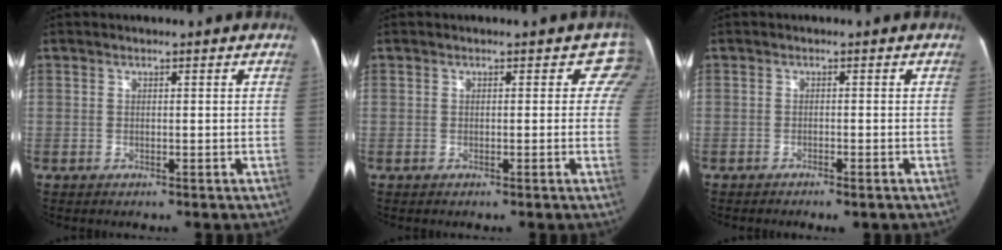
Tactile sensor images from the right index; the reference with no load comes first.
{"total": 2.7, "force": [1.3, 2.2, 0.8], "torque": [0.022, 0.000, -0.007]}
{"total": 2.0, "force": [-1.6, 0.2, 1.2], "torque": [-0.015, -0.005, -0.019]}